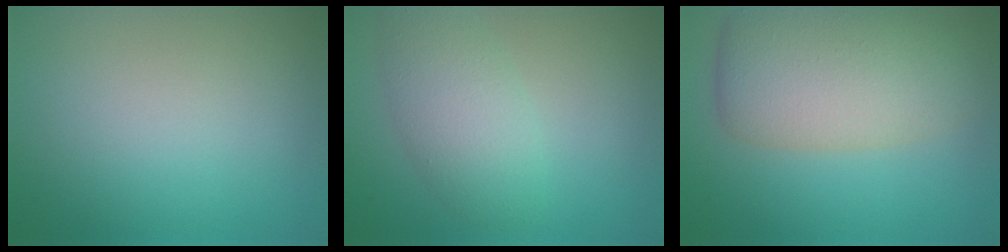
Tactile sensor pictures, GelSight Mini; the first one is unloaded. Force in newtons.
{"total": 4.1, "press": 4.1, "slide": 0.1}
{"total": 7.7, "press": 7.7, "slide": 0.4}